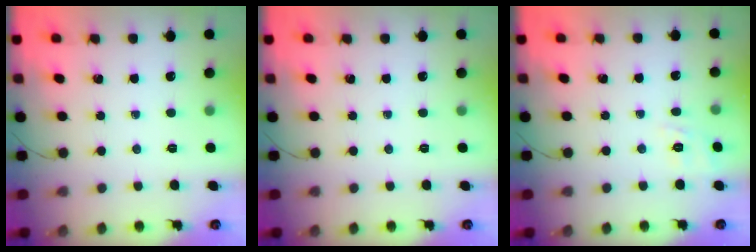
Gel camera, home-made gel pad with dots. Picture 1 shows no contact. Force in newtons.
{"total": 0.0}
{"total": 2.2, "press": 0.8, "slide": 2.0}